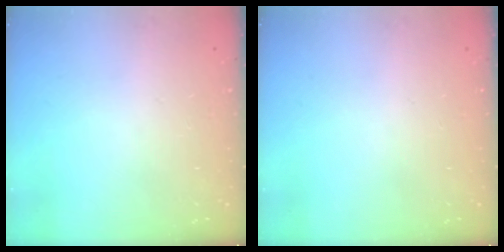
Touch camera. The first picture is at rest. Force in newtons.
{"total": 0.0}